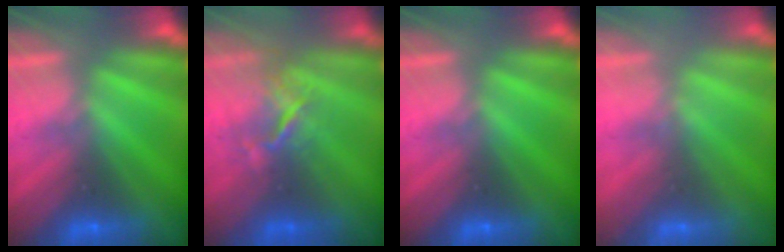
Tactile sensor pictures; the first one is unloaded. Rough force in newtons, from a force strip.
{"total": 3.5}
{"total": 0.0}
{"total": 2.2}